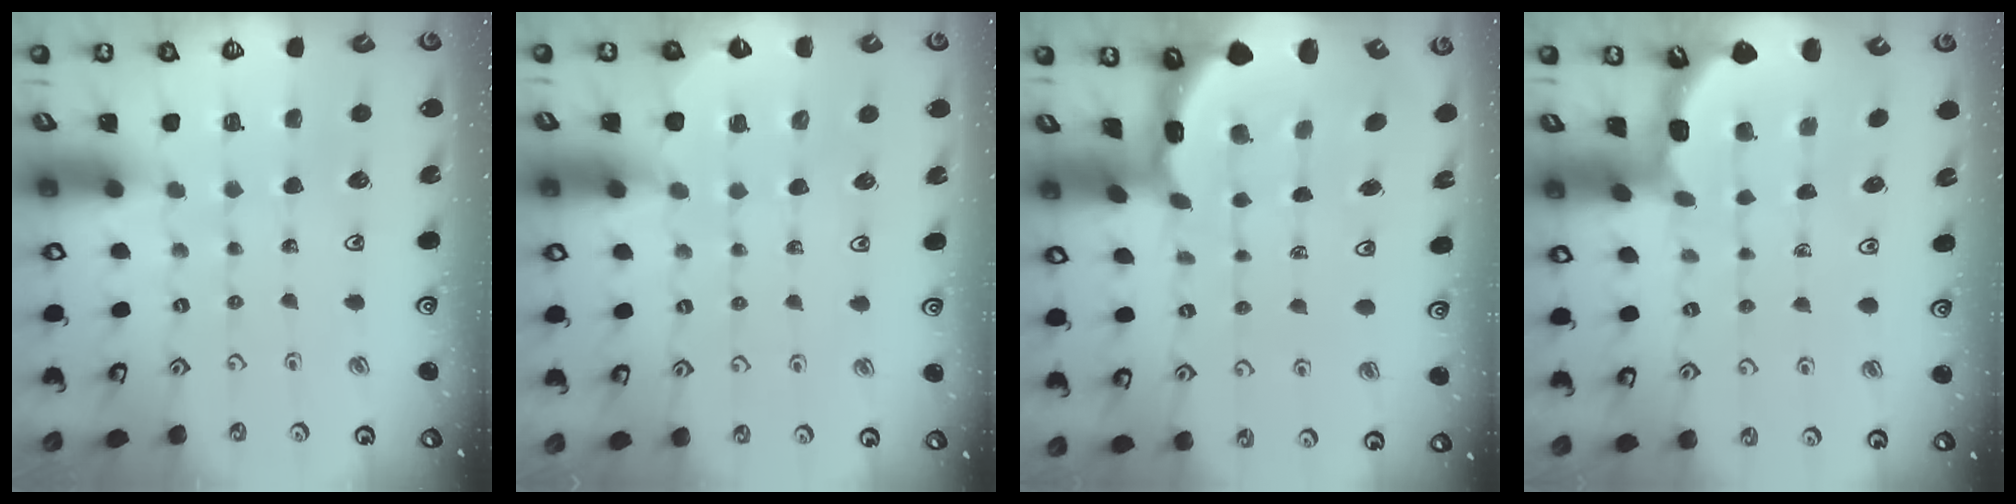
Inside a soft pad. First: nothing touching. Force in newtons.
{"total": 3.1, "press": 2.5, "slide": 1.8}
{"total": 2.2, "press": 2.0, "slide": 1.0}
{"total": 2.0, "press": 2.0, "slide": 0.2}